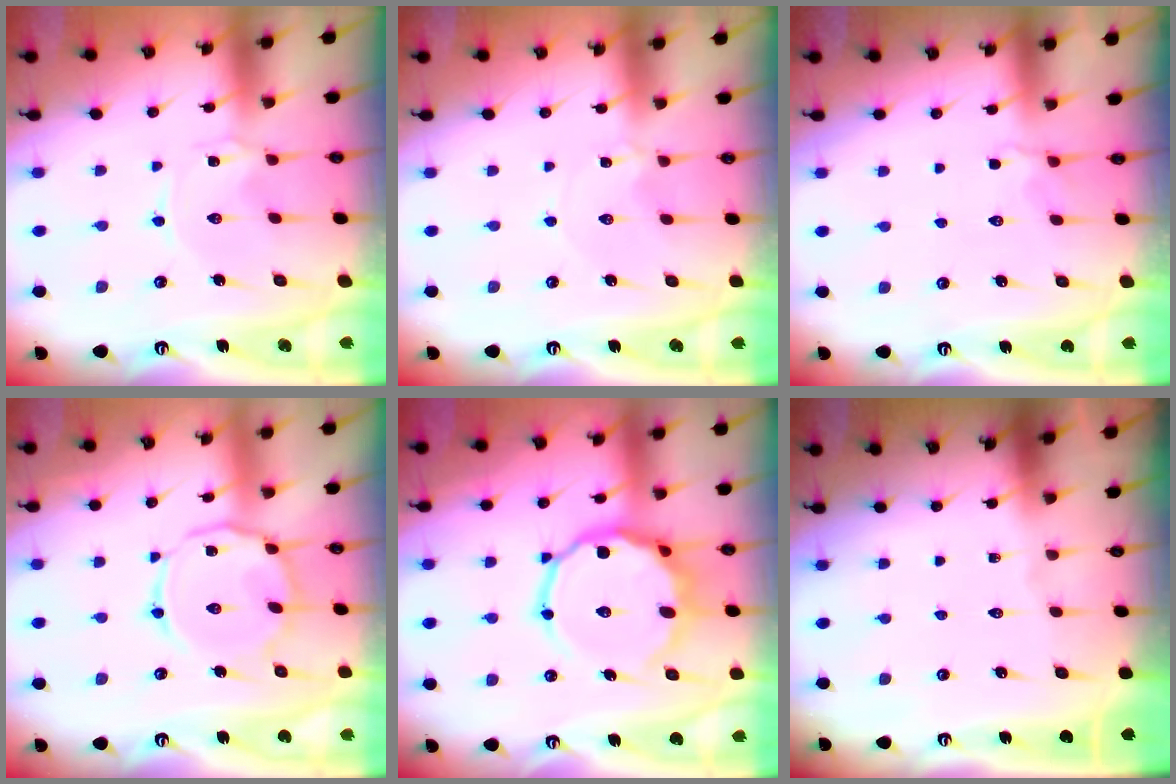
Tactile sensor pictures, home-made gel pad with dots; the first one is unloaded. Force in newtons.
{"total": 0.9, "press": 0.9, "slide": 0.2}
{"total": 2.7, "press": 2.1, "slide": 1.8}
{"total": 12.0, "press": 11.9, "slide": 1.0}
{"total": 13.8, "press": 13.6, "slide": 2.0}
{"total": 0.0}